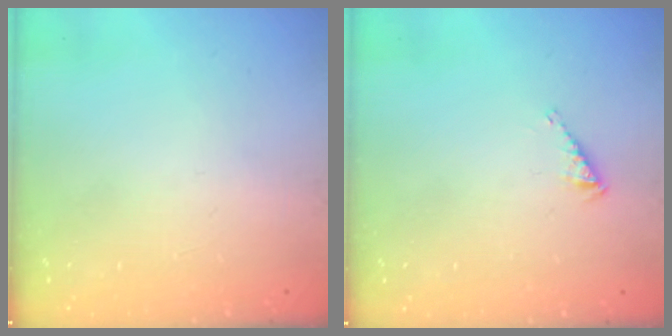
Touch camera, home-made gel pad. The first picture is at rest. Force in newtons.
{"total": 2.6, "press": 2.6, "slide": 0.4}